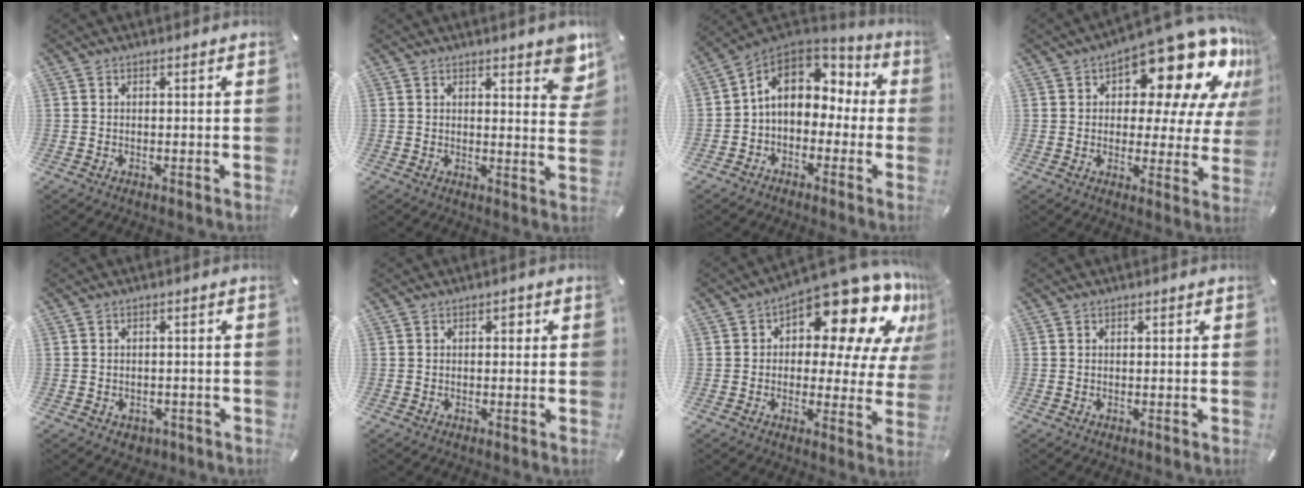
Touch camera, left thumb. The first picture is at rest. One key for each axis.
{"total": 6.3, "fx": 4.4, "fy": 2.3, "fz": 3.9, "tx": -0.040, "ty": -0.032, "tz": 0.073}
{"total": 10.8, "fx": 2.3, "fy": 8.5, "fz": 6.3, "tx": -0.127, "ty": -0.001, "tz": 0.043}
{"total": 19.8, "fx": 12.4, "fy": 8.5, "fz": 12.9, "tx": -0.172, "ty": -0.096, "tz": 0.208}
{"total": 2.1, "fx": -0.9, "fy": 1.8, "fz": 0.7, "tx": -0.010, "ty": 0.005, "tz": -0.018}
{"total": 1.3, "fx": 0.1, "fy": 1.0, "fz": 0.8, "tx": -0.009, "ty": 0.005, "tz": -0.003}
{"total": 18.5, "fx": 11.3, "fy": 8.4, "fz": 12.0, "tx": -0.160, "ty": -0.093, "tz": 0.190}
{"total": 0.0}